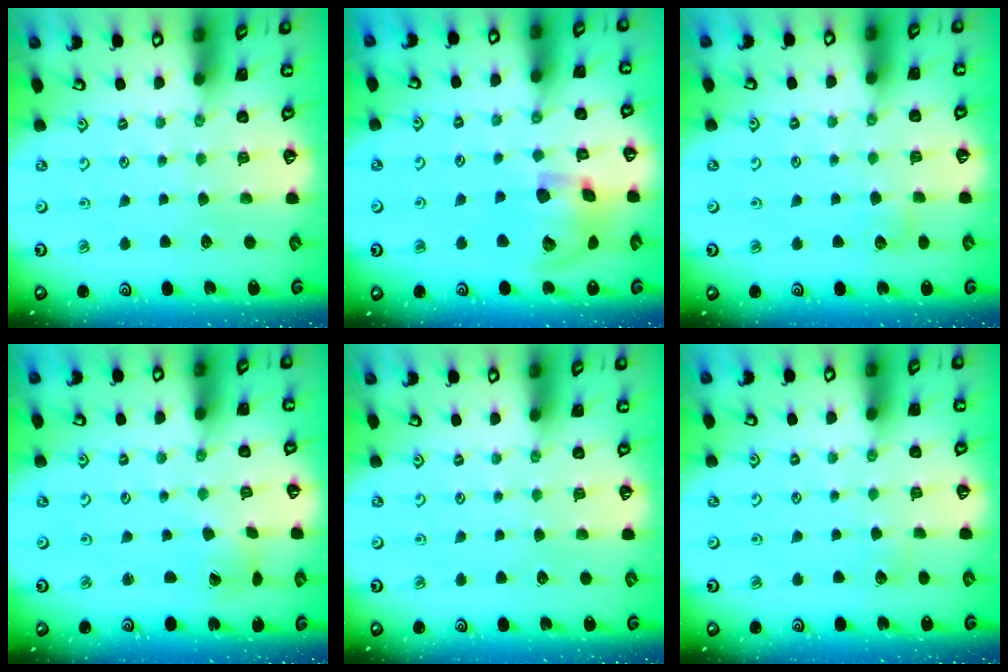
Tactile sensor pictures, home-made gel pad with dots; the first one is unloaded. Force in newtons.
{"total": 15.5, "press": 15.3, "slide": 2.4}
{"total": 3.6, "press": 3.6, "slide": 0.5}
{"total": 1.2, "press": 1.2, "slide": 0.2}
{"total": 0.0}
{"total": 1.8, "press": 1.8, "slide": 0.2}